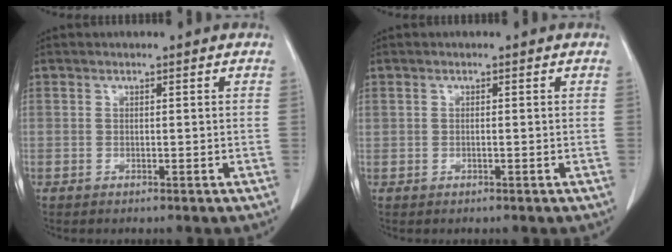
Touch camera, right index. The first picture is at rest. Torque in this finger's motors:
{"motor_torque": [0.22, 0.09, 0.02, 0.01]}